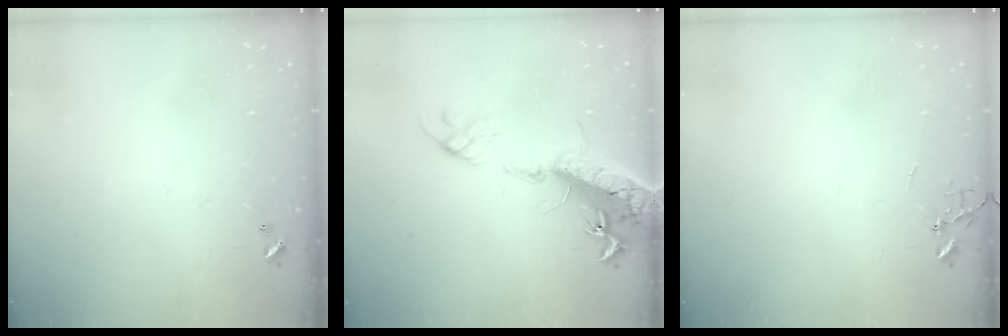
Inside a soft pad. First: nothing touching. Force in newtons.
{"total": 22.7, "press": 22.1, "slide": 4.9}
{"total": 0.0}